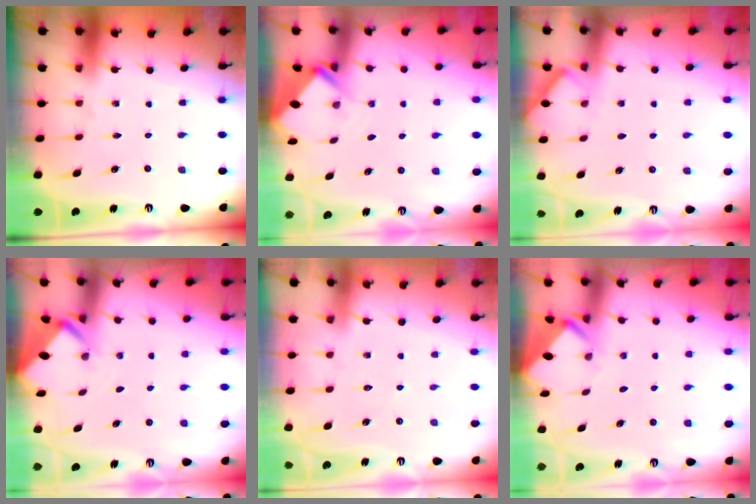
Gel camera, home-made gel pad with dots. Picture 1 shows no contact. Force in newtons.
{"total": 2.7, "press": 2.7, "slide": 0.2}
{"total": 3.0, "press": 2.9, "slide": 0.3}
{"total": 2.1, "press": 2.1, "slide": 0.2}
{"total": 3.3, "press": 3.3, "slide": 0.3}
{"total": 3.5, "press": 3.5, "slide": 0.2}